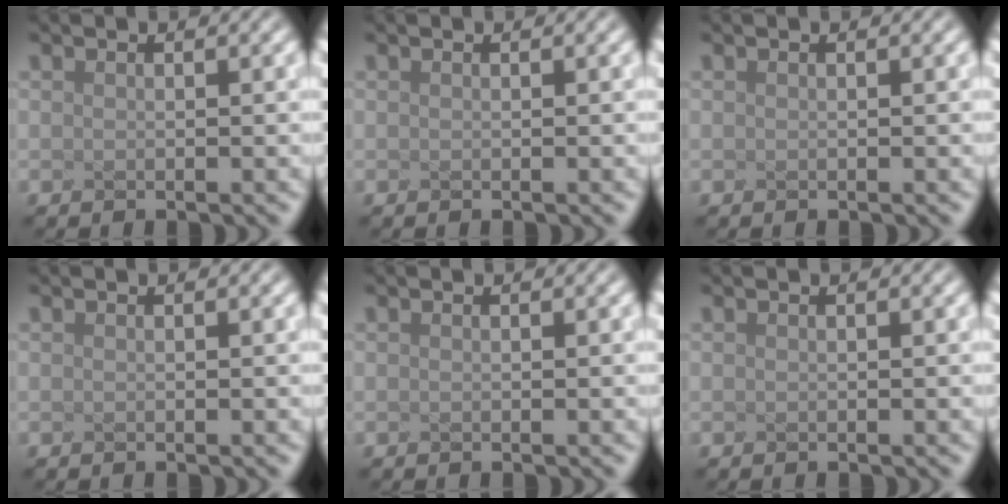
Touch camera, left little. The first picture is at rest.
{"total": 0.0}
{"total": 0.0}
{"total": 0.0}
{"total": 0.0}
{"total": 0.0}